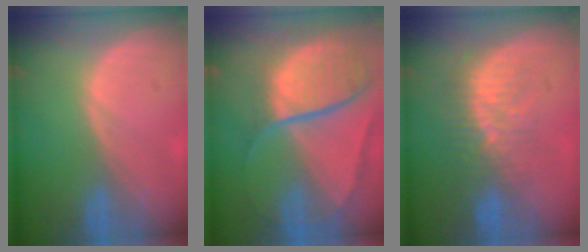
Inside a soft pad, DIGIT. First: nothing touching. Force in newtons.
{"total": 10.7, "press": 8.9, "slide": 5.9}
{"total": 8.1, "press": 7.6, "slide": 2.6}